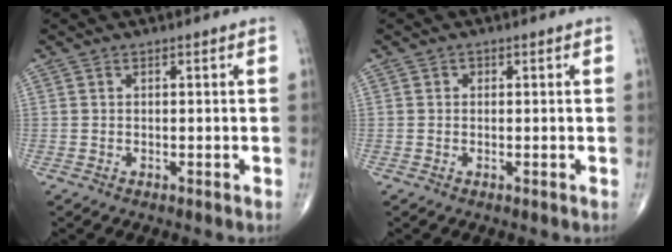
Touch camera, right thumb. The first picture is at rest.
{"total": 0.6, "force": [0.0, 0.5, 0.2], "torque": [0.003, 0.002, -0.002]}